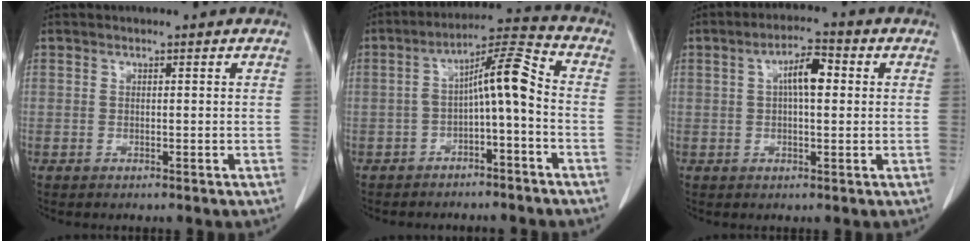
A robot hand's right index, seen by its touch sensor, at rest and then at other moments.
{"total": 8.3, "force": [-1.6, 1.2, 8.1], "torque": [-0.132, 0.036, -0.028]}
{"total": 5.5, "force": [1.0, 1.6, 5.1], "torque": [-0.091, 0.016, 0.016]}